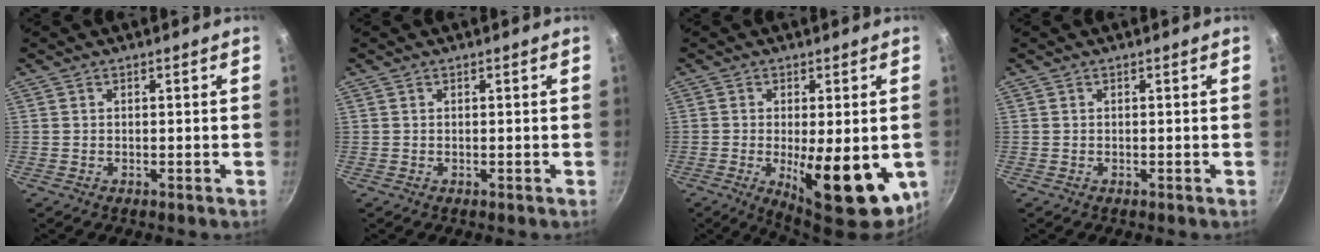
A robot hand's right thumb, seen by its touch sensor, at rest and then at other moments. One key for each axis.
{"total": 0.0}
{"total": 15.8, "fx": -3.2, "fy": 5.7, "fz": 14.4, "tx": -0.179, "ty": -0.012, "tz": -0.032}
{"total": 0.0}